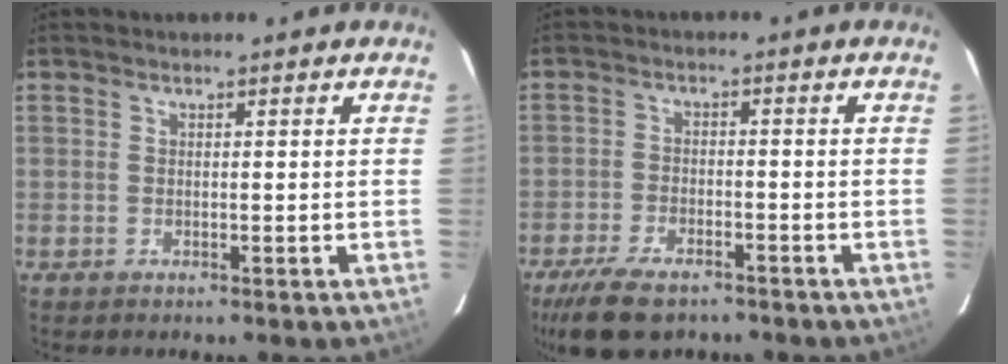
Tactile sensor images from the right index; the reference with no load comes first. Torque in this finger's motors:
{"motor_torque": [0.96, -0.76, 0.37, 0.10]}